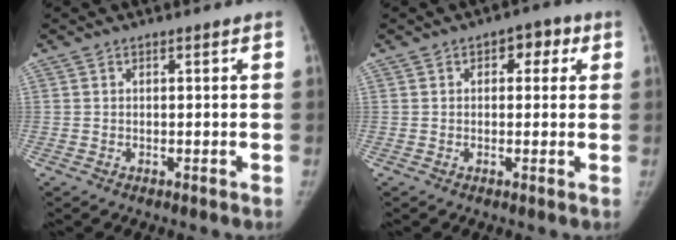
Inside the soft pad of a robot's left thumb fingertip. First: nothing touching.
{"total": 4.6, "force": [1.5, 2.9, 3.2], "torque": [-0.009, 0.004, 0.011]}